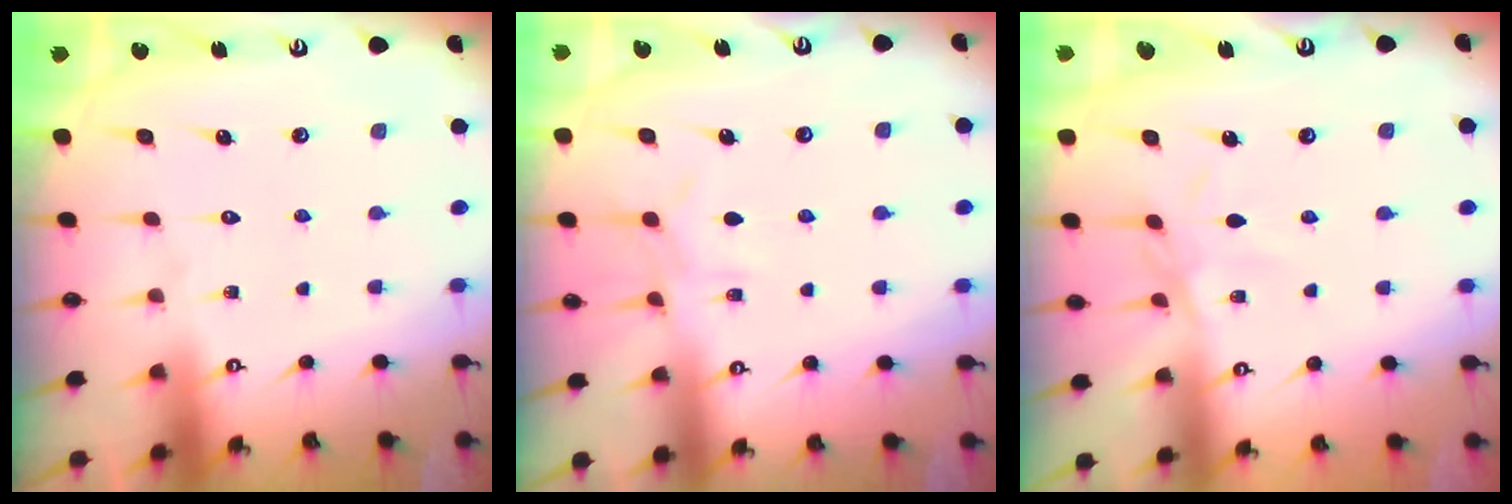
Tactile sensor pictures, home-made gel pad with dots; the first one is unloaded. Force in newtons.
{"total": 5.4, "press": 5.4, "slide": 0.6}
{"total": 3.9, "press": 3.9, "slide": 0.4}